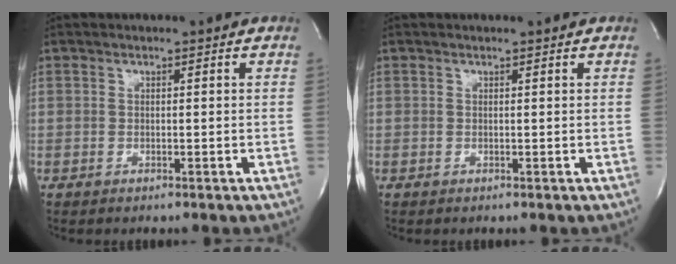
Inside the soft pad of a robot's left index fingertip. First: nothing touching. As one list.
[{"total": 0.0}]